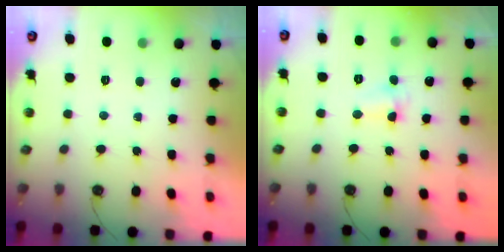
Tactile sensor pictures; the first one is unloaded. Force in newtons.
{"total": 2.9, "press": 2.8, "slide": 0.7}